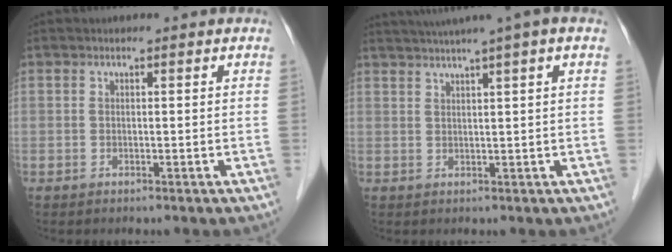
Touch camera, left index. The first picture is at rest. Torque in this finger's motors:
{"motor_torque": [-0.15, -0.94, 0.65, 0.13]}